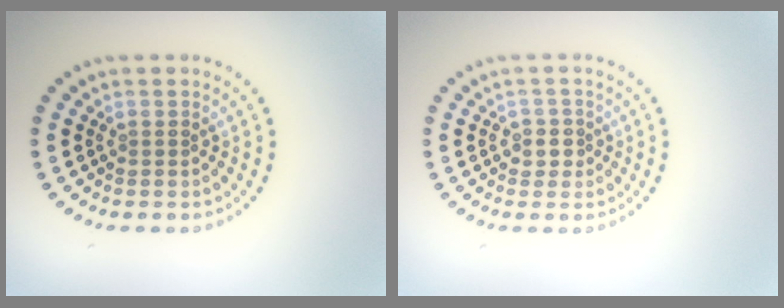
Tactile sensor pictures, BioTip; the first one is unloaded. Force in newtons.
{"total": 1.6, "press": 1.4, "slide": 0.7}